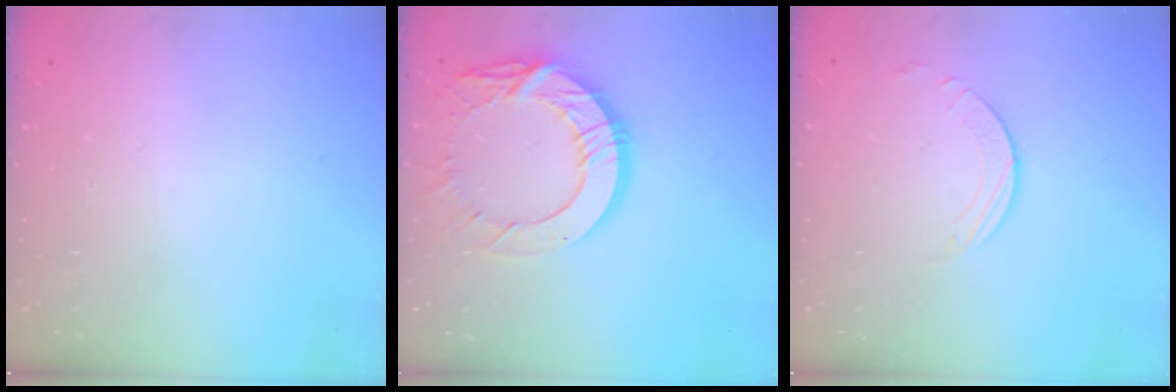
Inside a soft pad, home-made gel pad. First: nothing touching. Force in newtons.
{"total": 16.0, "press": 15.9, "slide": 1.4}
{"total": 3.2, "press": 3.2, "slide": 0.3}